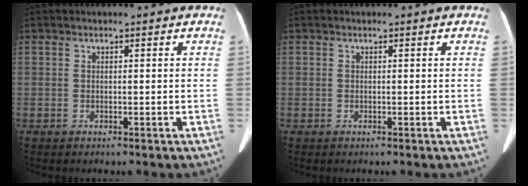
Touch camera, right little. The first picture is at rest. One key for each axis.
{"total": 0.0}